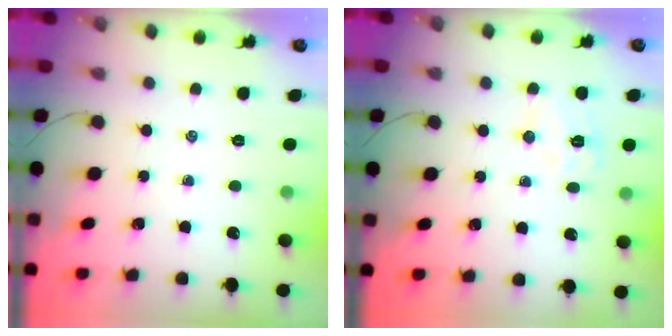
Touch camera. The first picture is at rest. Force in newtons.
{"total": 7.3, "press": 7.3, "slide": 0.7}